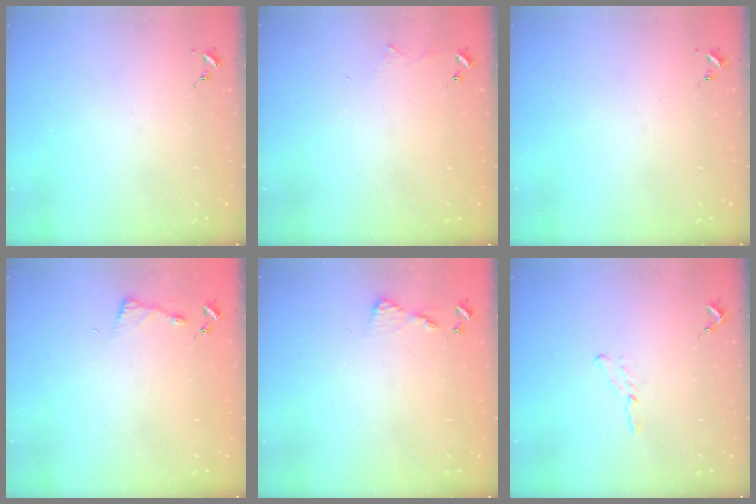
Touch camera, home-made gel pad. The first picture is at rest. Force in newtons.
{"total": 3.5, "press": 3.5, "slide": 0.4}
{"total": 0.0}
{"total": 4.2, "press": 4.2, "slide": 0.5}
{"total": 4.5, "press": 4.4, "slide": 0.5}
{"total": 3.6, "press": 3.6, "slide": 0.3}